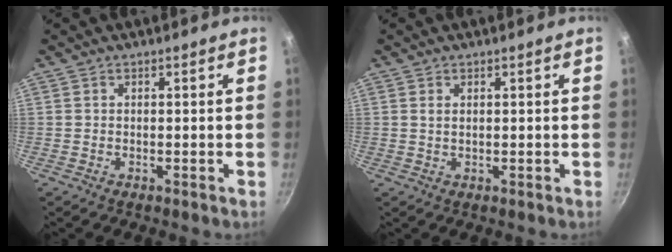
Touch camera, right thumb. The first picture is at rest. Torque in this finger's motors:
{"motor_torque": [-0.65, 0.04, 0.50, -0.04, 0.06]}